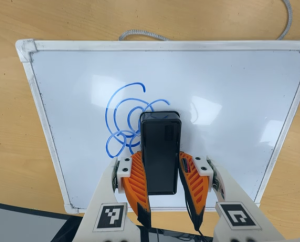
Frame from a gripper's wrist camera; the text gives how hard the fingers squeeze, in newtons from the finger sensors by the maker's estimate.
{"total": 10.7, "left": 10.5, "right": 10.9}